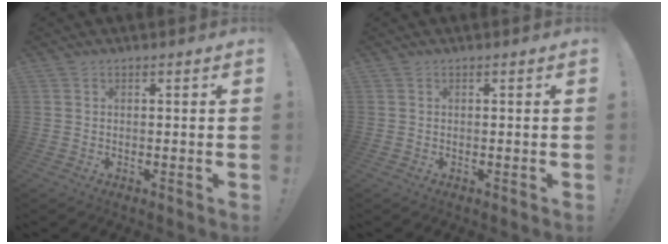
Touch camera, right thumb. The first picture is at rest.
{"total": 0.0}